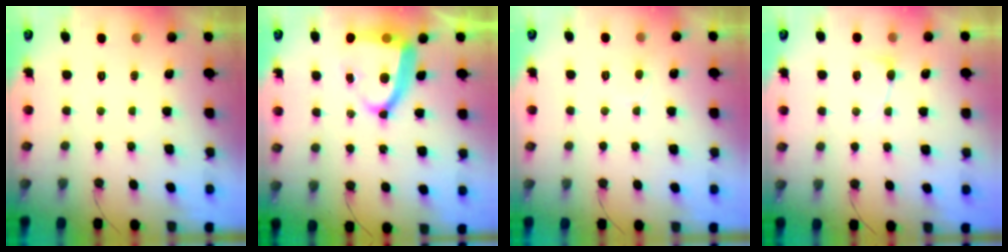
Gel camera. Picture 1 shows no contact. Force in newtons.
{"total": 13.7, "press": 13.6, "slide": 1.8}
{"total": 4.5, "press": 4.5, "slide": 0.5}
{"total": 3.6, "press": 3.6, "slide": 0.5}